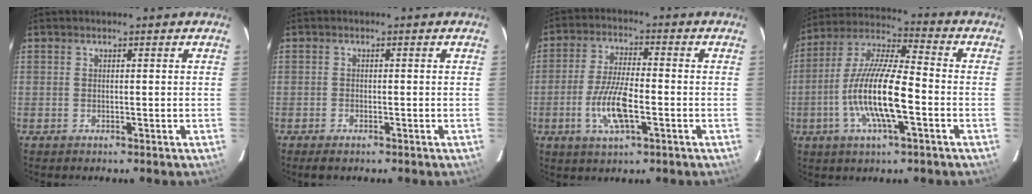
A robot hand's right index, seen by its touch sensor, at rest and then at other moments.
{"total": 1.8, "force": [-1.4, 0.7, 0.9], "torque": [-0.021, -0.003, -0.027]}
{"total": 11.3, "force": [-3.7, 3.3, 10.2], "torque": [-0.210, -0.006, -0.072]}
{"total": 14.9, "force": [-4.4, 3.2, 13.9], "torque": [-0.279, -0.004, -0.089]}